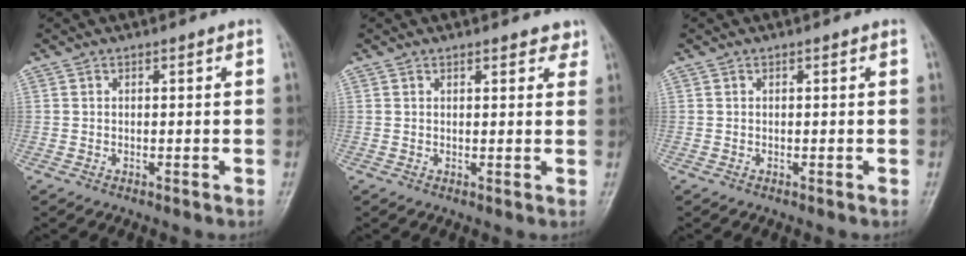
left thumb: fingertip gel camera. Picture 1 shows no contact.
{"total": 3.2, "force": [2.5, 1.3, 1.5], "torque": [0.005, -0.008, 0.025]}
{"total": 0.0}